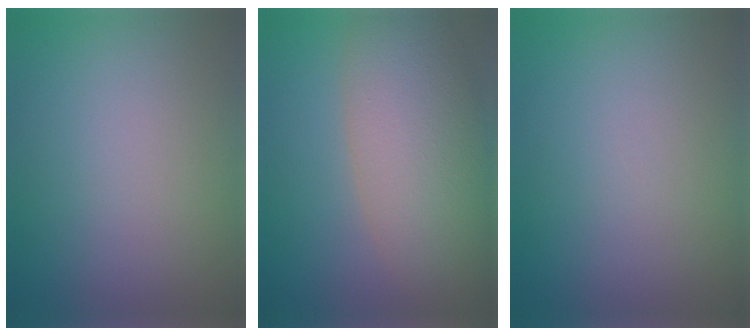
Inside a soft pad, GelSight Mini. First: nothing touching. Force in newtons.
{"total": 8.5, "press": 8.5, "slide": 0.4}
{"total": 0.0}